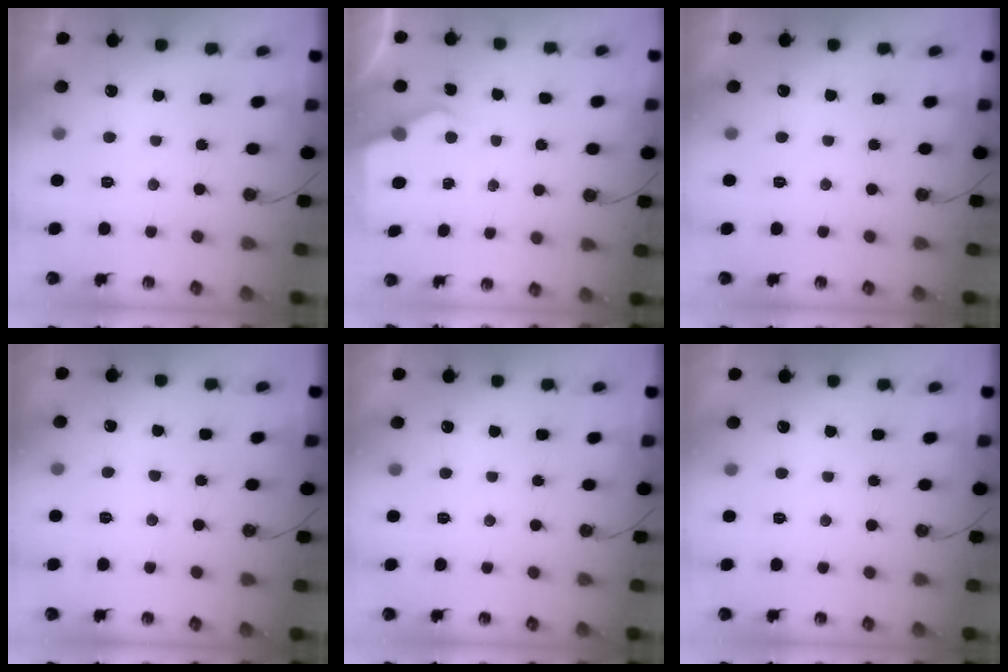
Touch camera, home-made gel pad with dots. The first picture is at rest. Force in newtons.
{"total": 2.6, "press": 2.5, "slide": 0.4}
{"total": 0.0}
{"total": 3.6, "press": 3.5, "slide": 0.6}
{"total": 0.0}
{"total": 0.0}